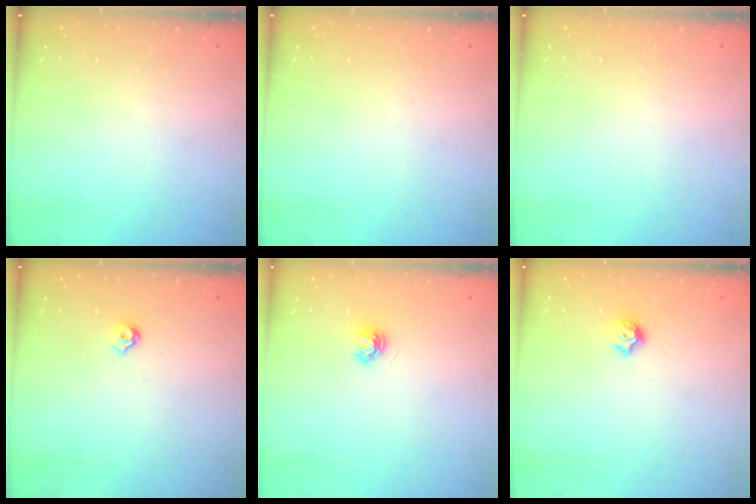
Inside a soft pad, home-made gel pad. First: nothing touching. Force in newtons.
{"total": 0.0}
{"total": 0.0}
{"total": 5.0, "press": 4.9, "slide": 0.8}
{"total": 3.7, "press": 3.7, "slide": 0.4}
{"total": 6.7, "press": 6.7, "slide": 0.8}